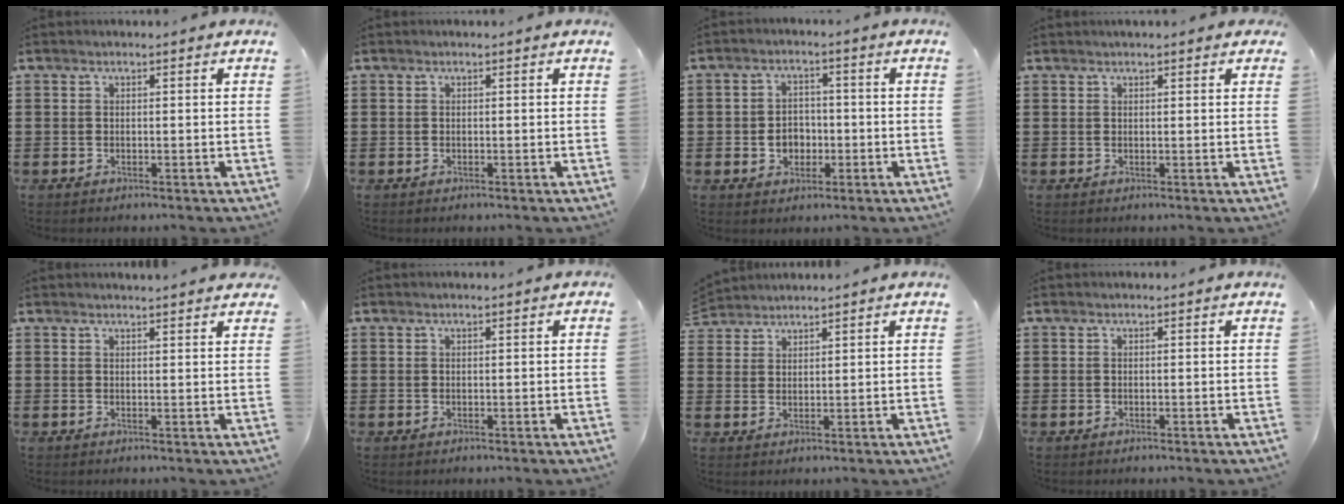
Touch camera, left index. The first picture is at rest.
{"total": 0.0}
{"total": 3.8, "force": [-1.0, 3.1, 2.0], "torque": [-0.038, 0.003, -0.023]}
{"total": 0.8, "force": [0.7, 0.2, 0.4], "torque": [-0.009, 0.003, 0.013]}
{"total": 1.6, "force": [1.6, 0.0, 0.3], "torque": [-0.011, 0.001, 0.031]}
{"total": 0.0}
{"total": 2.3, "force": [2.3, 0.4, -0.4], "torque": [0.000, -0.001, 0.045]}
{"total": 0.0}